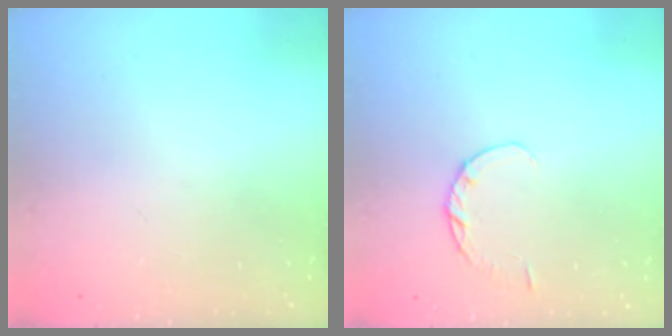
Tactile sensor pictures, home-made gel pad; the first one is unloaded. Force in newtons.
{"total": 2.9, "press": 2.8, "slide": 0.4}